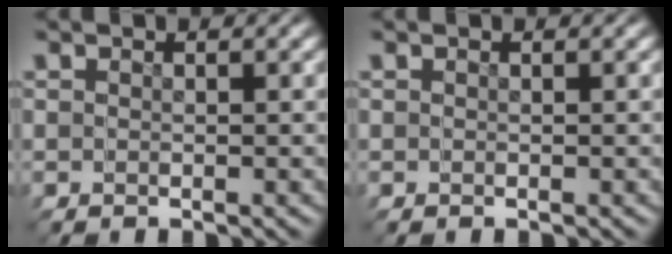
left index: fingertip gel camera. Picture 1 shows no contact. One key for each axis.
{"total": 0.0}